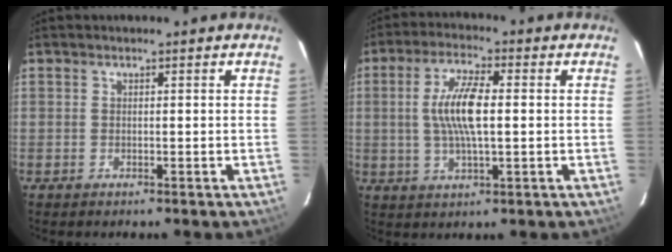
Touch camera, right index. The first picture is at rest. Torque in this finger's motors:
{"motor_torque": [0.84, -0.35, 0.75, 0.21]}